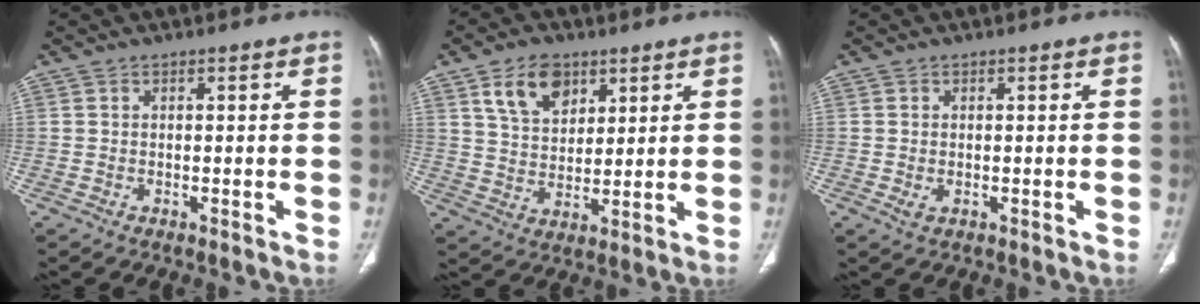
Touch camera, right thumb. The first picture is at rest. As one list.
[{"total": 9.7, "force": [5.2, 6.2, 5.3], "torque": [-0.068, -0.024, 0.098]}, {"total": 1.4, "force": [-0.2, 0.9, 1.1], "torque": [-0.026, -0.001, -0.001]}]